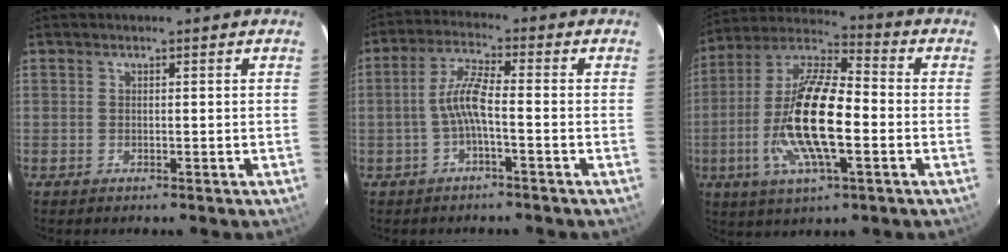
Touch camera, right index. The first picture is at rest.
{"total": 5.3, "force": [-1.7, 0.5, 5.0], "torque": [-0.110, 0.012, -0.034]}
{"total": 18.1, "force": [-3.8, 5.3, 16.9], "torque": [-0.336, -0.005, -0.081]}